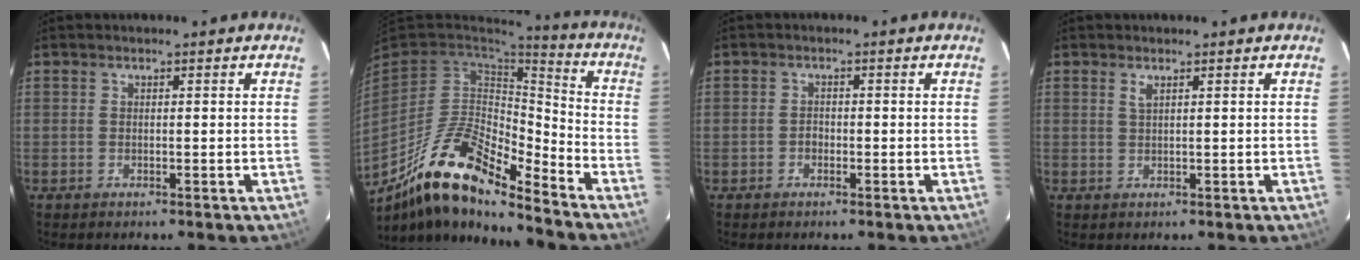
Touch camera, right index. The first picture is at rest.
{"total": 17.5, "force": [-12.4, 4.8, 11.4], "torque": [-0.214, -0.013, -0.237]}
{"total": 1.3, "force": [-0.7, 1.1, 0.4], "torque": [-0.006, 0.003, -0.011]}
{"total": 1.1, "force": [0.6, 0.2, 0.8], "torque": [-0.017, 0.002, 0.012]}